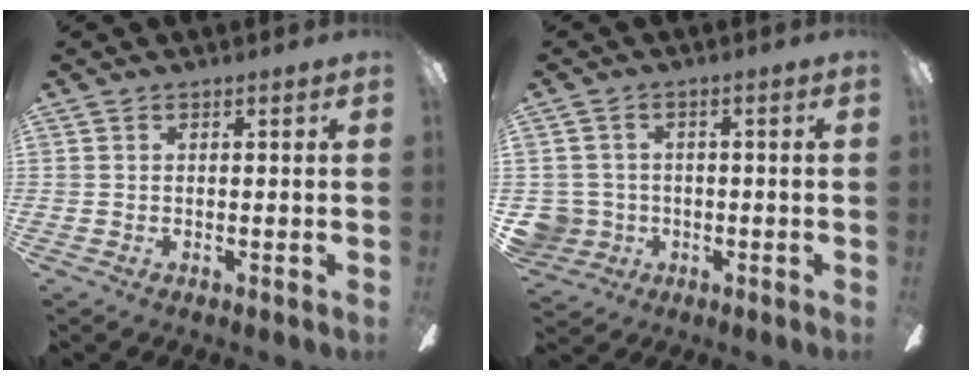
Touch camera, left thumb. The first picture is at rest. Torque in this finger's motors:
{"motor_torque": [-0.19, 0.15, -0.31, 0.13, -0.01]}